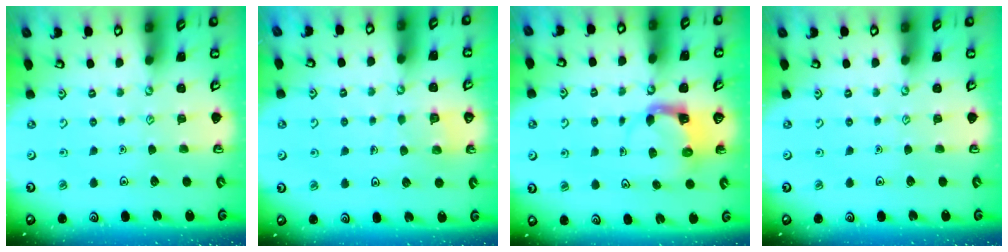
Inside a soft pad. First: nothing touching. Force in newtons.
{"total": 2.5, "press": 2.5, "slide": 0.1}
{"total": 3.9, "press": 3.8, "slide": 0.6}
{"total": 0.0}